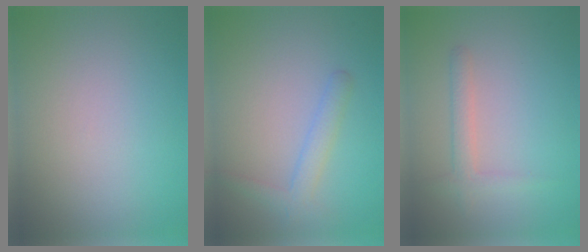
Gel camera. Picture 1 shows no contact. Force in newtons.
{"total": 2.0, "press": 2.0, "slide": 0.2}
{"total": 1.8, "press": 1.8, "slide": 0.2}